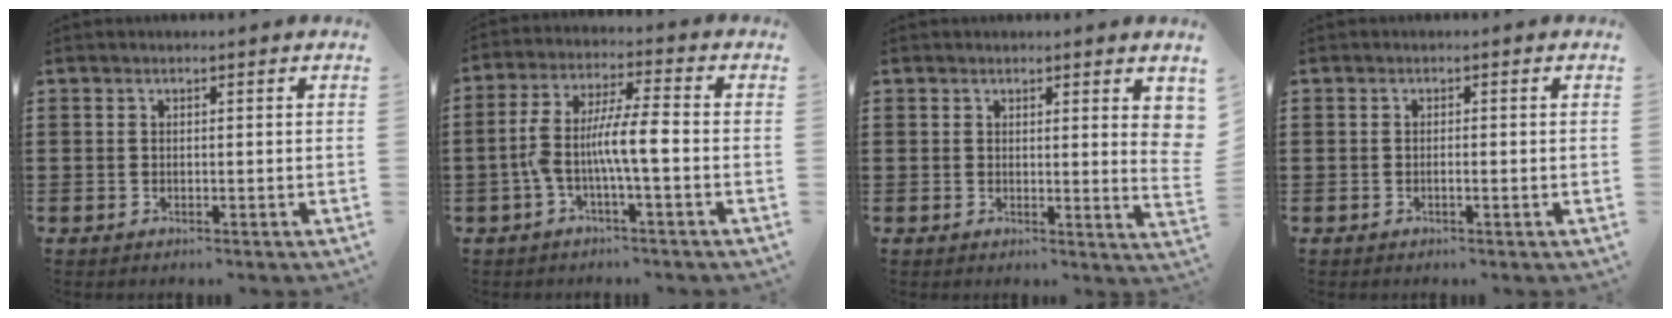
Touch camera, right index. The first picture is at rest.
{"total": 7.9, "force": [-1.8, 1.5, 7.5], "torque": [-0.161, -0.005, -0.042]}
{"total": 2.3, "force": [1.4, 0.3, 1.8], "torque": [-0.032, -0.001, 0.024]}
{"total": 0.6, "force": [-0.3, 0.0, 0.5], "torque": [-0.010, -0.002, -0.005]}